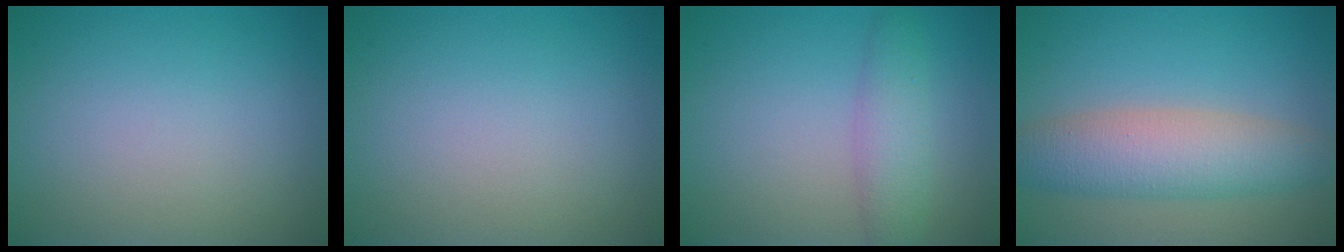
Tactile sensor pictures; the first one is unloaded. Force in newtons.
{"total": 0.0}
{"total": 3.0, "press": 3.0, "slide": 0.0}
{"total": 5.8, "press": 5.8, "slide": 0.2}